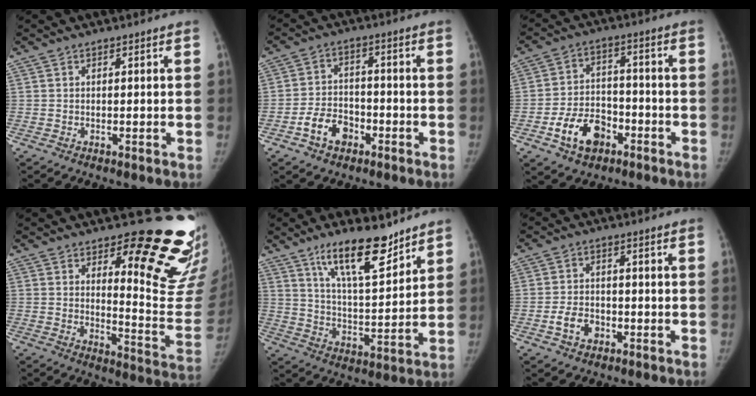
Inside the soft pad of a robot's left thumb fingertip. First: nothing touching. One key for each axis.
{"total": 7.1, "fx": -3.6, "fy": 5.0, "fz": 3.6, "tx": -0.051, "ty": 0.030, "tz": -0.062}
{"total": 10.2, "fx": -5.0, "fy": 6.9, "fz": 5.6, "tx": -0.075, "ty": 0.031, "tz": -0.083}
{"total": 21.8, "fx": 14.0, "fy": 7.0, "fz": 15.1, "tx": -0.139, "ty": -0.121, "tz": 0.176}
{"total": 14.3, "fx": 10.2, "fy": 4.1, "fz": 9.2, "tx": -0.130, "ty": -0.069, "tz": 0.181}
{"total": 4.7, "fx": -2.0, "fy": 3.4, "fz": 2.6, "tx": -0.040, "ty": 0.018, "tz": -0.033}